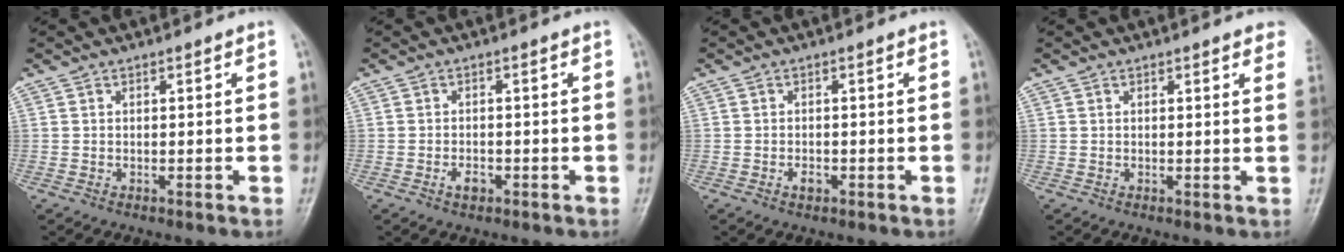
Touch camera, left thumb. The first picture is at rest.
{"total": 2.0, "force": [-0.9, 1.1, 1.3], "torque": [-0.022, 0.005, -0.015]}
{"total": 1.4, "force": [-0.5, 0.8, 1.0], "torque": [-0.014, 0.003, -0.008]}
{"total": 5.2, "force": [4.2, 1.1, 2.9], "torque": [-0.021, -0.006, 0.032]}